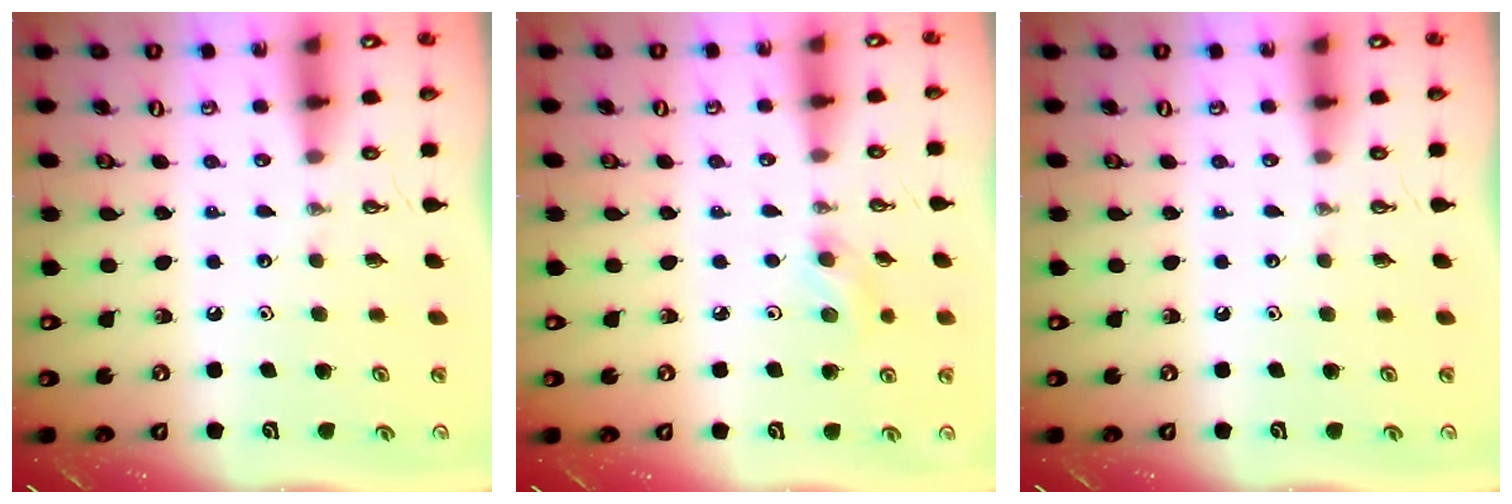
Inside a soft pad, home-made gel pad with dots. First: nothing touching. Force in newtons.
{"total": 3.8, "press": 3.8, "slide": 0.7}
{"total": 0.0}